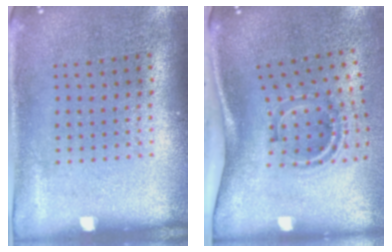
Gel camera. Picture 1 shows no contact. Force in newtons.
{"total": 1.9, "press": 1.2, "slide": 1.5}